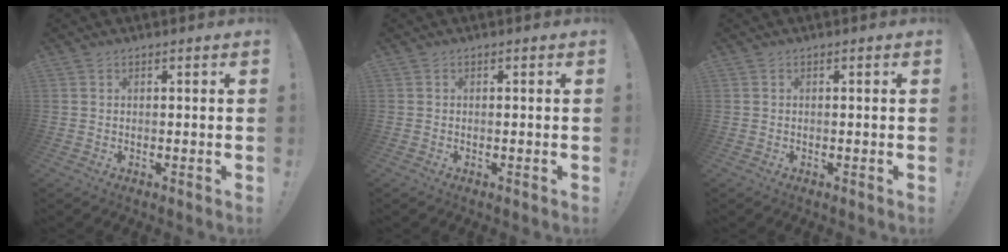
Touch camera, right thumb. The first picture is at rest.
{"total": 0.0}
{"total": 0.0}